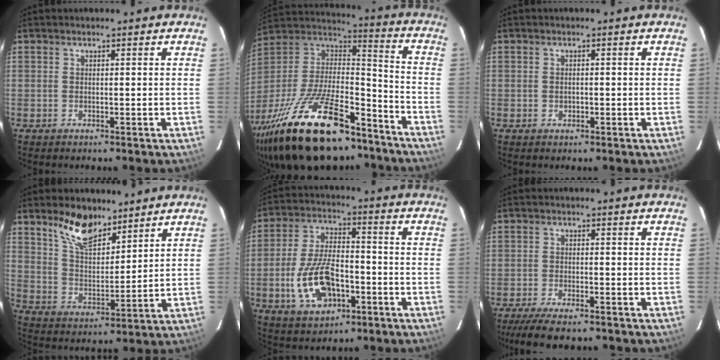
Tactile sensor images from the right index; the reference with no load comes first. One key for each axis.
{"total": 33.0, "fx": -21.6, "fy": 13.4, "fz": 21.1, "tx": -0.419, "ty": -0.028, "tz": -0.341}
{"total": 0.9, "fx": -0.2, "fy": 0.8, "fz": 0.3, "tx": -0.003, "ty": 0.000, "tz": -0.002}
{"total": 10.5, "fx": 7.8, "fy": 4.4, "fz": 5.6, "tx": -0.095, "ty": -0.001, "tz": 0.146}
{"total": 13.8, "fx": -4.9, "fy": 7.4, "fz": 10.7, "tx": -0.223, "ty": 0.005, "tz": -0.077}
{"total": 9.0, "fx": -7.6, "fy": 1.9, "fz": 4.5, "tx": -0.107, "ty": -0.024, "tz": -0.128}